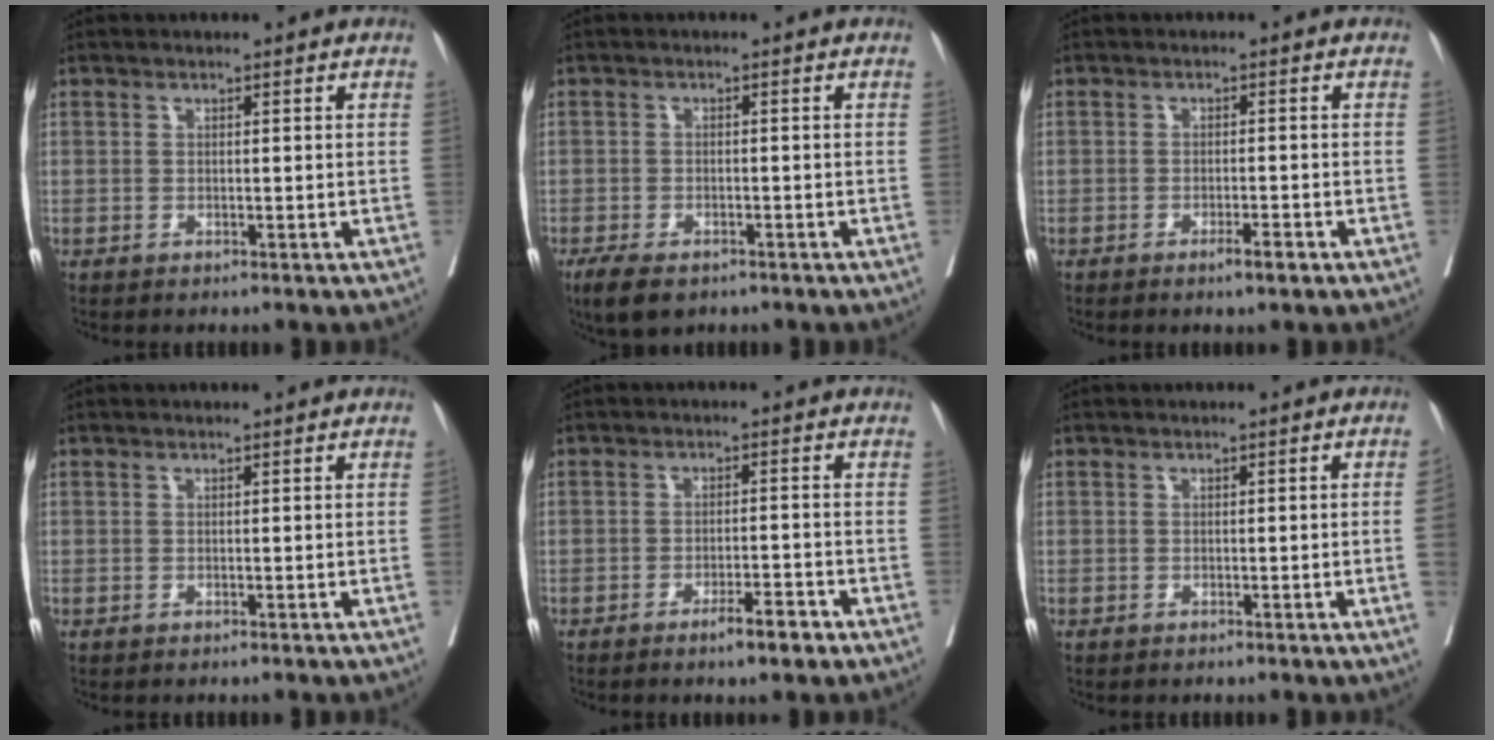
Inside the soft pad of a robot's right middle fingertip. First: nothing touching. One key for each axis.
{"total": 5.1, "fx": -3.6, "fy": 2.2, "fz": 3.0, "tx": -0.056, "ty": -0.011, "tz": -0.054}
{"total": 2.2, "fx": -1.4, "fy": 0.0, "fz": 1.7, "tx": -0.030, "ty": -0.004, "tz": -0.021}
{"total": 0.6, "fx": 0.0, "fy": -0.2, "fz": 0.5, "tx": -0.013, "ty": 0.000, "tz": 0.001}
{"total": 3.9, "fx": -2.5, "fy": 0.4, "fz": 2.9, "tx": -0.048, "ty": -0.004, "tz": -0.037}
{"total": 2.6, "fx": -0.4, "fy": -0.5, "fz": 2.5, "tx": -0.043, "ty": 0.001, "tz": -0.001}